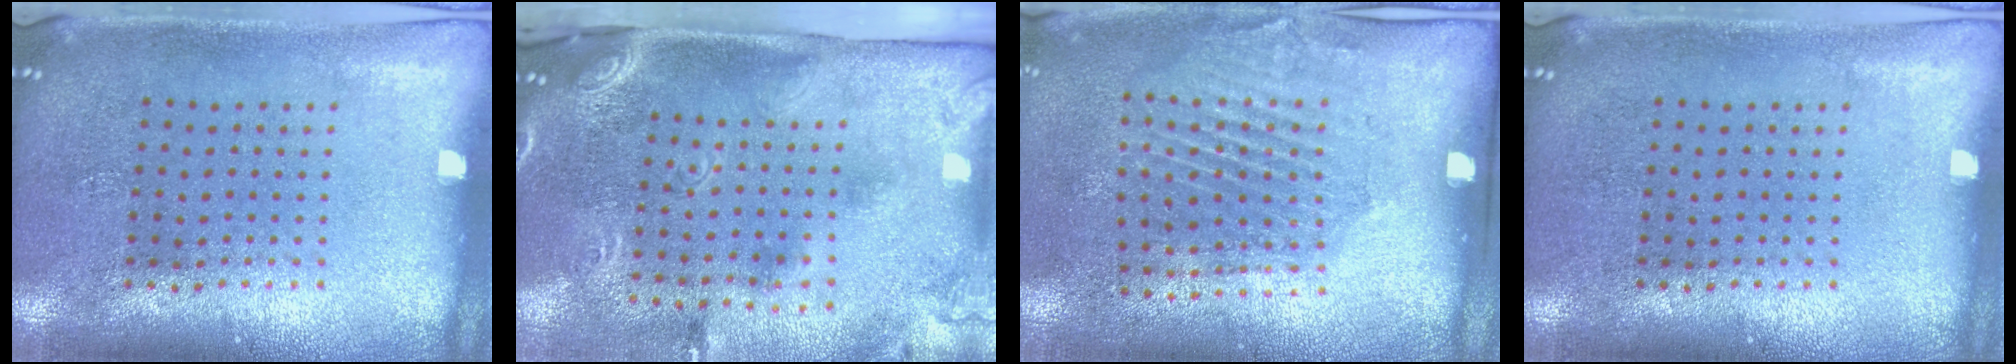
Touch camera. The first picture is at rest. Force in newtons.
{"total": 2.9, "press": 1.8, "slide": 2.3}
{"total": 2.0, "press": 1.2, "slide": 1.6}
{"total": 0.0}